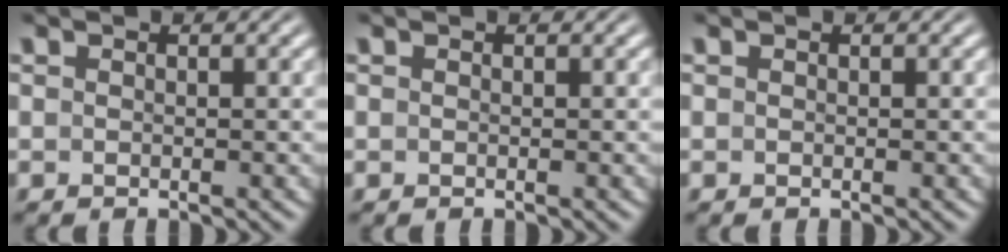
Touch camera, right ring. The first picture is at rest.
{"total": 0.0}
{"total": 0.0}